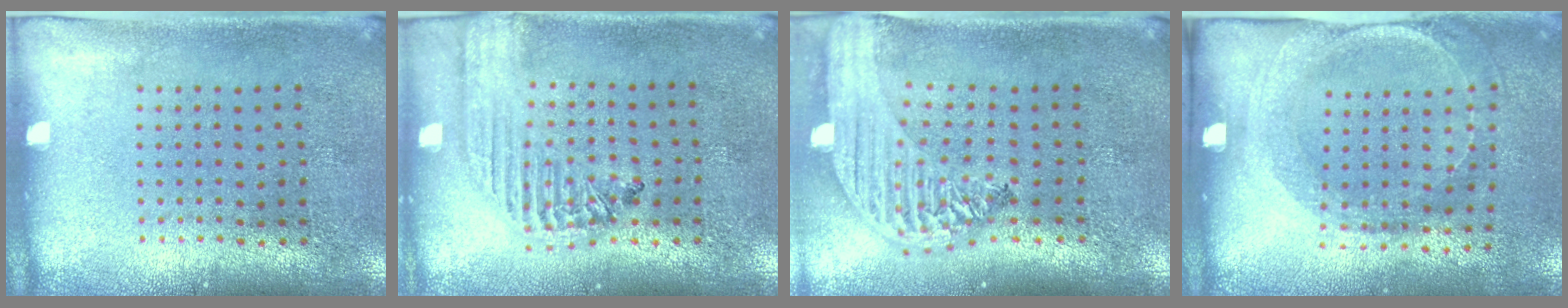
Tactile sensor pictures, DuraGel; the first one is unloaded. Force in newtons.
{"total": 1.8, "press": 1.7, "slide": 0.7}
{"total": 2.5, "press": 2.2, "slide": 1.4}
{"total": 1.6, "press": 1.5, "slide": 0.6}